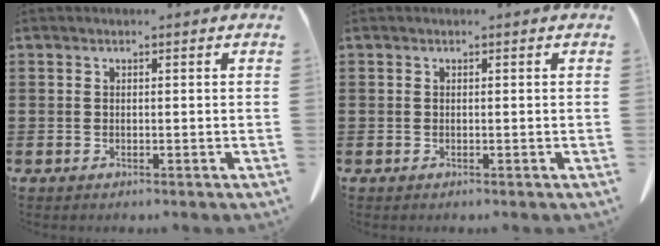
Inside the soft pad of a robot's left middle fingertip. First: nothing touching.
{"total": 0.0}